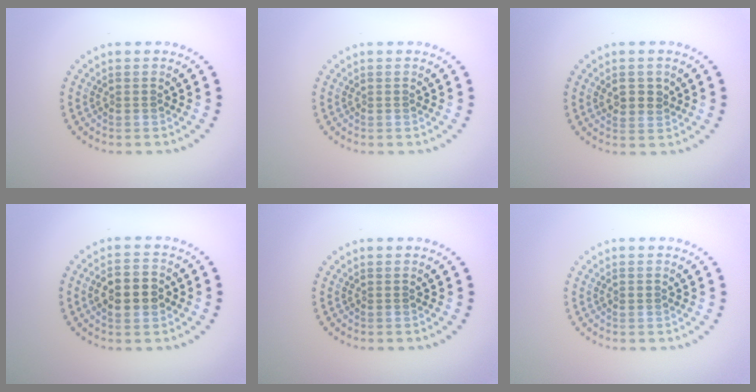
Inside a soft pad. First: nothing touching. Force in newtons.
{"total": 0.0}
{"total": 2.2, "press": 2.1, "slide": 0.6}
{"total": 4.2, "press": 4.2, "slide": 0.0}
{"total": 0.0}
{"total": 0.6, "press": 0.6, "slide": 0.1}